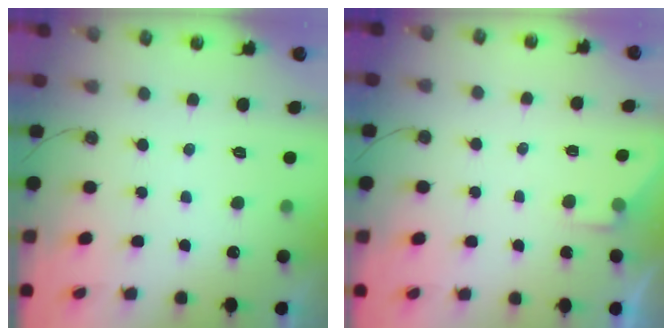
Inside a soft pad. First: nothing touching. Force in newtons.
{"total": 2.6, "press": 2.6, "slide": 0.5}